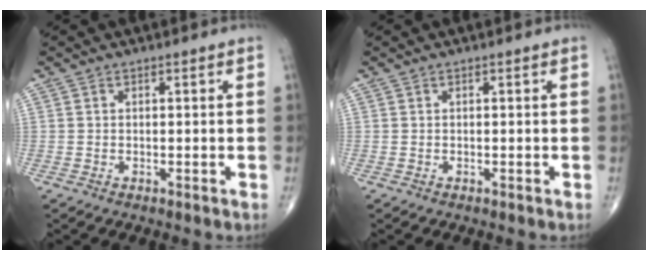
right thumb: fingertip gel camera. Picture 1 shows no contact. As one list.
[{"total": 0.0}]